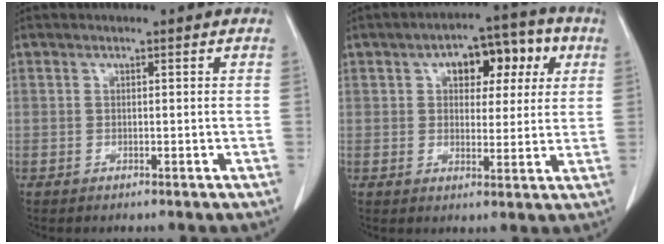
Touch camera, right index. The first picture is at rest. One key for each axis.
{"total": 9.7, "fx": 3.4, "fy": 5.7, "fz": 7.1, "tx": -0.083, "ty": 0.039, "tz": 0.046}